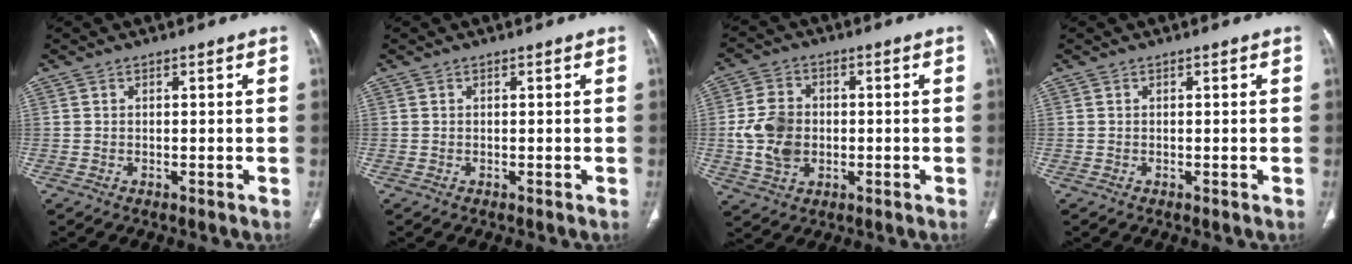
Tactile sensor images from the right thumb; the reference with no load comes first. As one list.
[{"total": 0.0}, {"total": 9.3, "force": [-0.9, 7.1, 6.0], "torque": [-0.105, 0.006, -0.016]}, {"total": 0.0}]